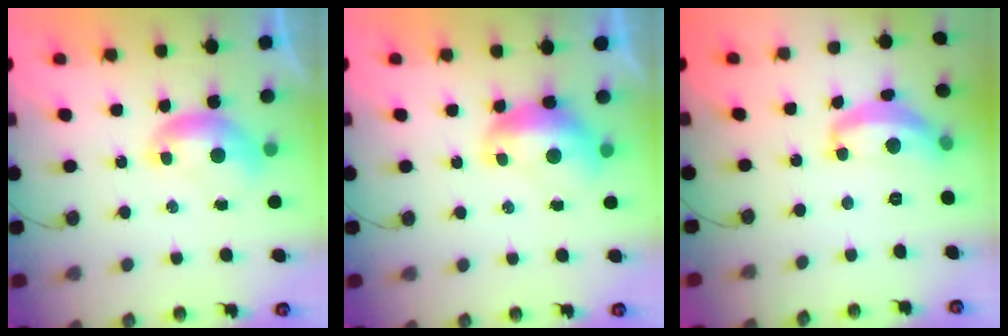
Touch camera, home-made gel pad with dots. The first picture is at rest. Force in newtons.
{"total": 1.6, "press": 1.5, "slide": 0.6}
{"total": 8.8, "press": 8.7, "slide": 0.8}